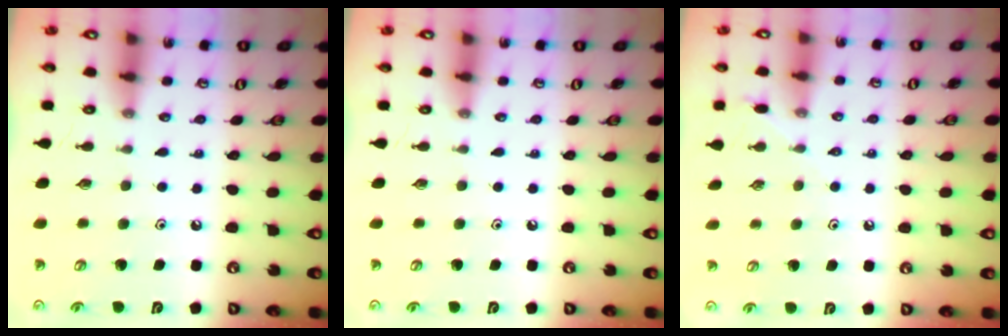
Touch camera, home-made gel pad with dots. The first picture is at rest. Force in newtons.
{"total": 0.0}
{"total": 5.7, "press": 5.6, "slide": 0.8}